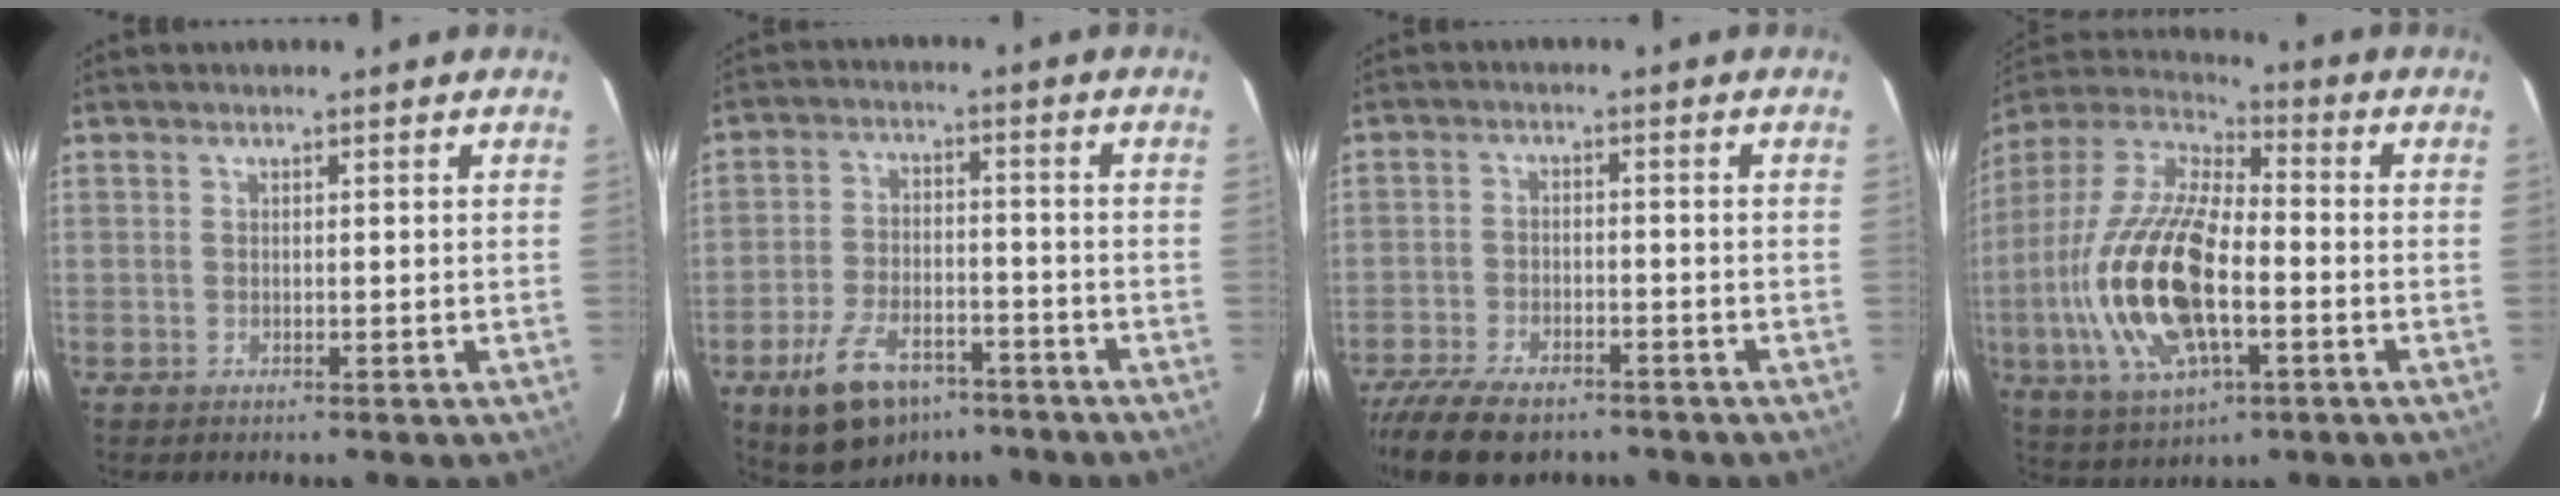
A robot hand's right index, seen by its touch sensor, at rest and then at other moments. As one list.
[{"total": 12.7, "force": [-8.4, 6.3, 7.0], "torque": [-0.154, -0.006, -0.139]}, {"total": 11.6, "force": [-9.2, 4.4, 5.6], "torque": [-0.137, -0.027, -0.157]}, {"total": 21.6, "force": [-4.6, 9.4, 19.0], "torque": [-0.404, -0.010, -0.086]}]